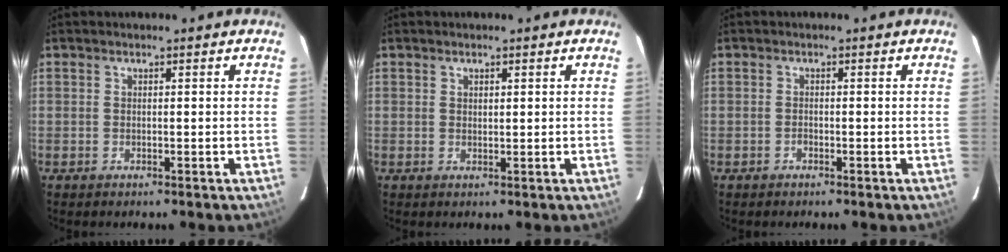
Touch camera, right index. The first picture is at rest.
{"total": 0.9, "force": [0.5, 0.4, 0.5], "torque": [-0.006, 0.002, 0.010]}
{"total": 0.7, "force": [-0.5, 0.4, 0.2], "torque": [-0.003, 0.002, -0.010]}